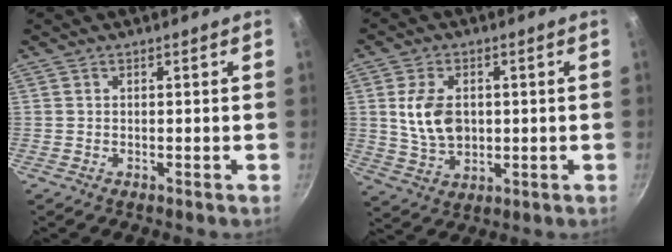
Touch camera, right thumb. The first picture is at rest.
{"total": 9.3, "force": [1.0, 6.3, 6.8], "torque": [-0.113, -0.009, 0.022]}